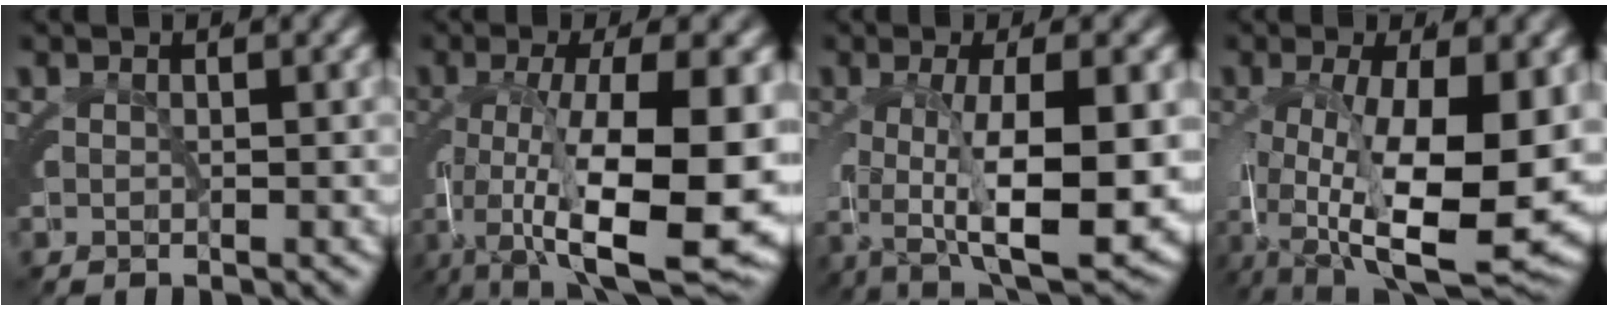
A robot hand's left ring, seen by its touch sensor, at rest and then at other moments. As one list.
[{"total": 11.9, "force": [-2.3, 3.4, 11.2], "torque": [-0.172, -0.023, -0.012]}, {"total": 9.3, "force": [-0.9, 3.3, 8.6], "torque": [-0.132, -0.014, 0.002]}, {"total": 12.1, "force": [-2.2, 5.0, 10.8], "torque": [-0.172, -0.036, -0.011]}]